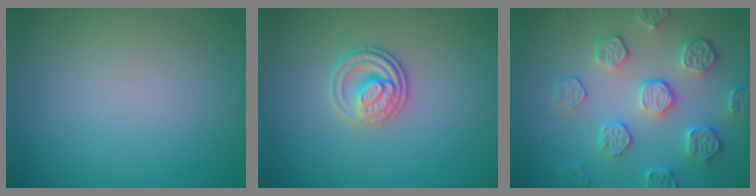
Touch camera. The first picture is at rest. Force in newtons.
{"total": 2.7, "press": 2.5, "slide": 0.9}
{"total": 5.3, "press": 4.2, "slide": 3.2}